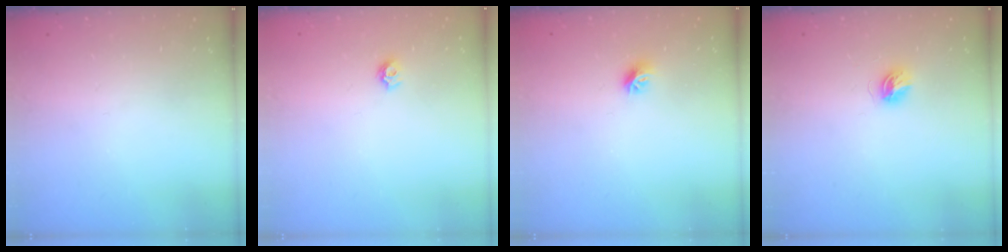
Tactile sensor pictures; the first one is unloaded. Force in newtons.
{"total": 5.7, "press": 5.7, "slide": 0.6}
{"total": 7.4, "press": 7.4, "slide": 0.7}
{"total": 4.6, "press": 4.6, "slide": 0.6}